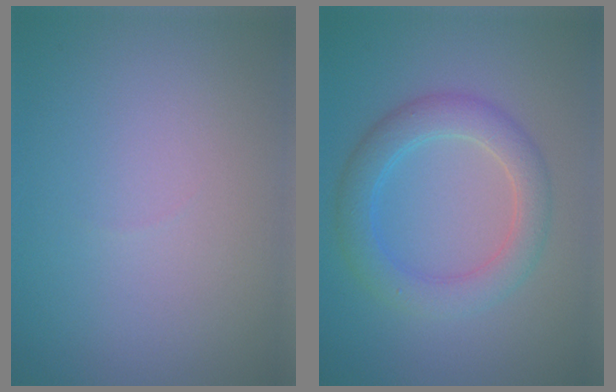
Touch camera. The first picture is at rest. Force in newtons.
{"total": 4.2, "press": 4.2, "slide": 0.2}